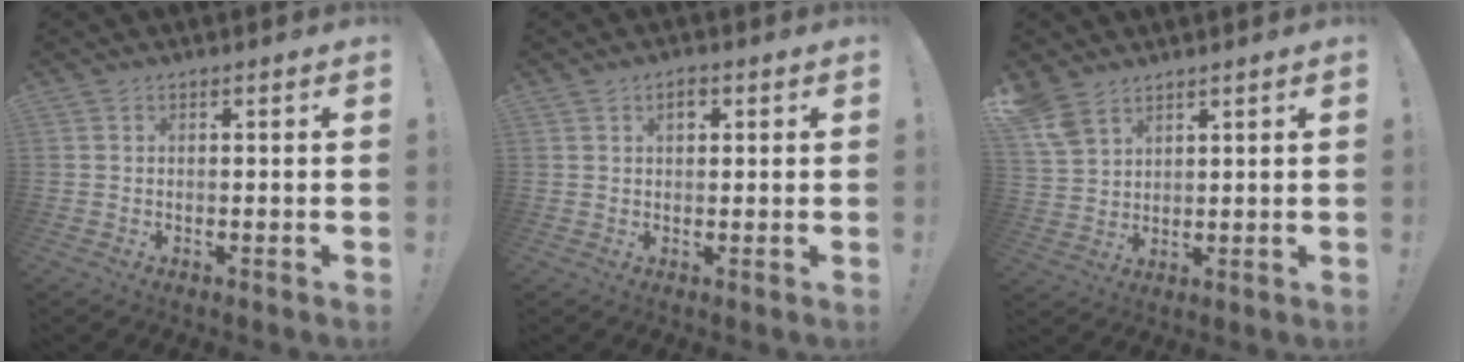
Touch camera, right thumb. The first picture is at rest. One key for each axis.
{"total": 2.9, "fx": 1.1, "fy": 1.8, "fz": 2.0, "tx": -0.023, "ty": 0.000, "tz": 0.015}
{"total": 7.0, "fx": 5.0, "fy": 3.9, "fz": 3.0, "tx": -0.060, "ty": -0.020, "tz": 0.102}